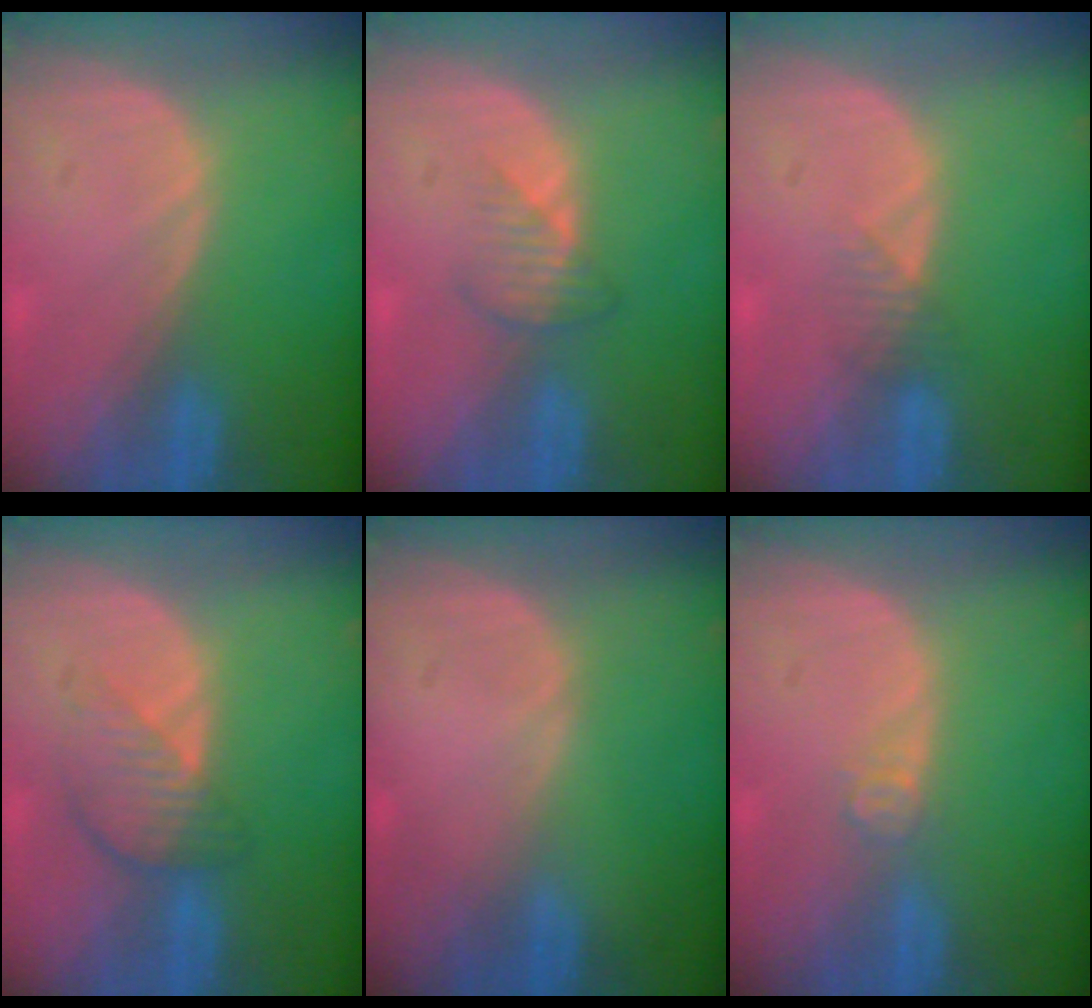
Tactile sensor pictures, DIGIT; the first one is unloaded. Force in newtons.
{"total": 2.7, "press": 2.6, "slide": 0.7}
{"total": 1.9, "press": 1.6, "slide": 1.0}
{"total": 4.6, "press": 4.1, "slide": 2.1}
{"total": 0.0}
{"total": 2.0, "press": 1.6, "slide": 1.1}